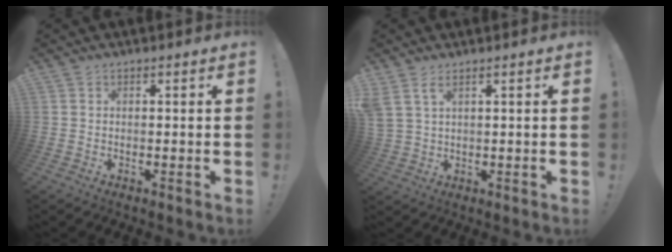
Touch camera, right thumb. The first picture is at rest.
{"total": 3.8, "force": [2.3, 1.2, 2.7], "torque": [-0.068, -0.007, 0.046]}